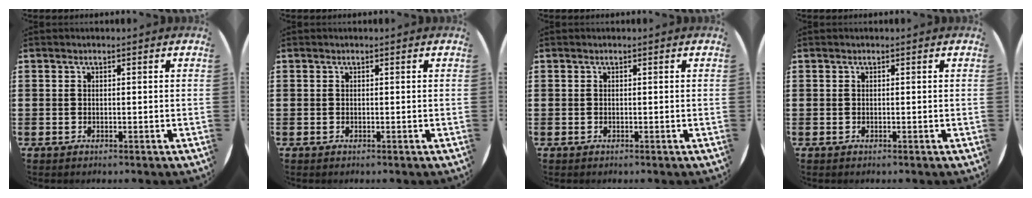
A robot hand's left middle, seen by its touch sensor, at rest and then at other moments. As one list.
[{"total": 0.0}, {"total": 0.0}, {"total": 0.0}]